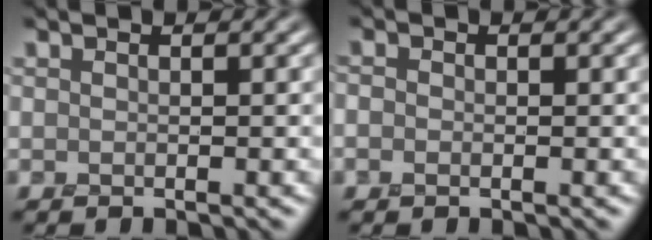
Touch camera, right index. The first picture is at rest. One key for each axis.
{"total": 0.6, "fx": -0.1, "fy": 0.6, "fz": 0.3, "tx": 0.000, "ty": 0.002, "tz": -0.012}